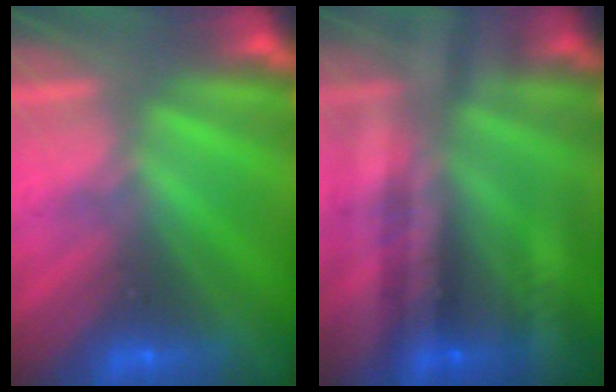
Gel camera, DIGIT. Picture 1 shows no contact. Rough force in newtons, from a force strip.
{"total": 2.8}